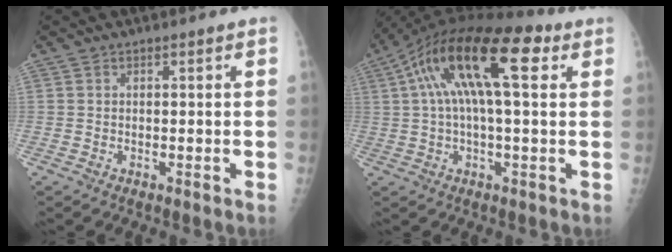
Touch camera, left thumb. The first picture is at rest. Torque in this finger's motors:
{"motor_torque": [0.16, 1.53, 2.28, -0.49, 0.54]}